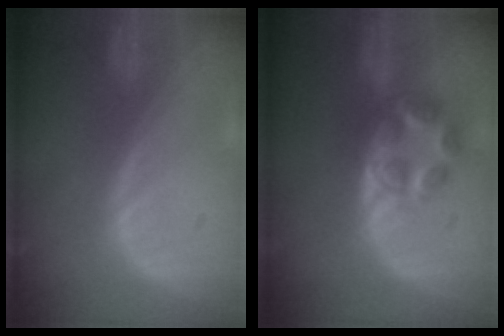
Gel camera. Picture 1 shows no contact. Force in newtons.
{"total": 6.0, "press": 5.4, "slide": 2.6}